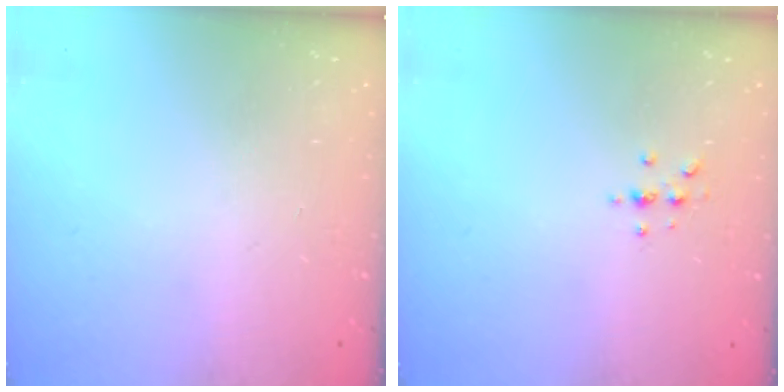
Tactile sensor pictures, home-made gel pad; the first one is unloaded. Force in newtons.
{"total": 3.0, "press": 3.0, "slide": 0.3}